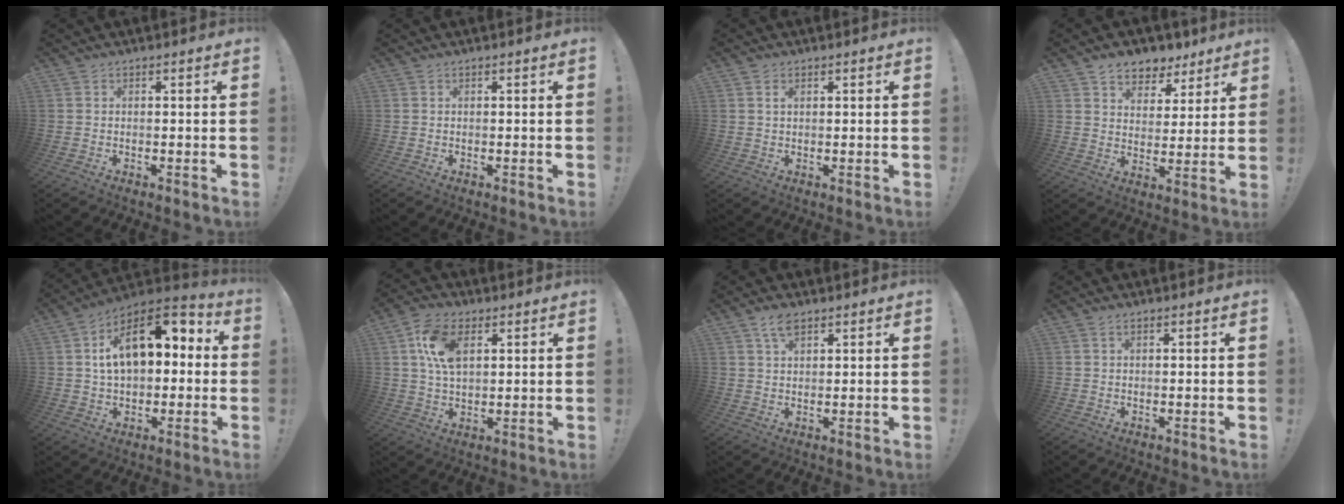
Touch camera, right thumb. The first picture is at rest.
{"total": 0.0}
{"total": 1.4, "force": [0.7, 0.7, 0.9], "torque": [-0.009, -0.003, 0.011]}
{"total": 8.0, "force": [6.0, 5.0, 1.7], "torque": [-0.023, -0.048, 0.115]}
{"total": 16.0, "force": [4.2, 9.6, 12.1], "torque": [-0.176, -0.007, 0.070]}
{"total": 11.7, "force": [3.9, 7.2, 8.3], "torque": [-0.153, 0.004, 0.072]}
{"total": 4.6, "force": [2.9, 2.1, 2.8], "torque": [-0.046, -0.010, 0.052]}
{"total": 1.0, "force": [0.5, 0.4, 0.7], "torque": [-0.016, 0.002, 0.010]}